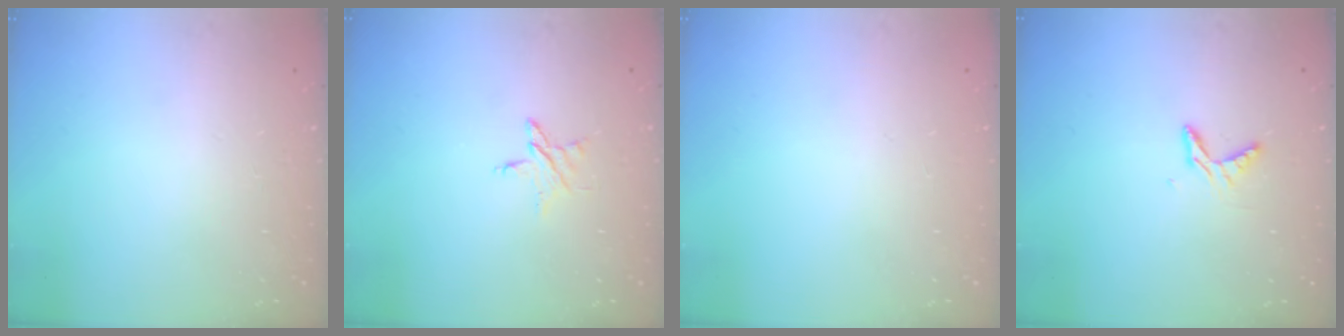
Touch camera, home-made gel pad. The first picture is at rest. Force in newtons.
{"total": 3.5, "press": 3.4, "slide": 0.3}
{"total": 0.0}
{"total": 6.4, "press": 6.4, "slide": 0.6}